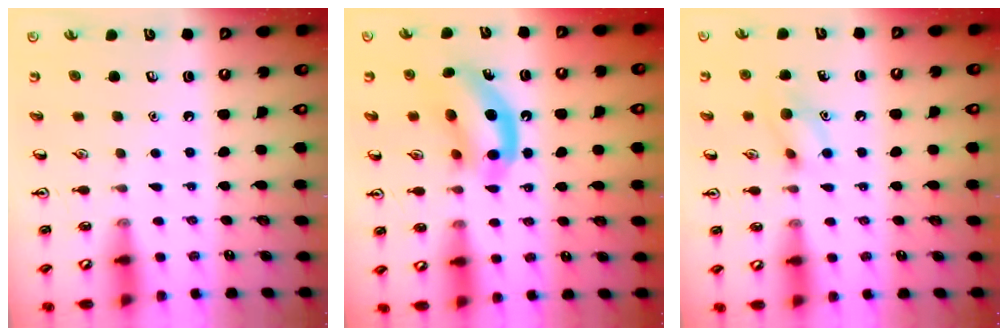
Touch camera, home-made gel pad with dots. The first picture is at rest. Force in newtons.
{"total": 11.3, "press": 10.8, "slide": 3.4}
{"total": 8.5, "press": 8.4, "slide": 1.1}